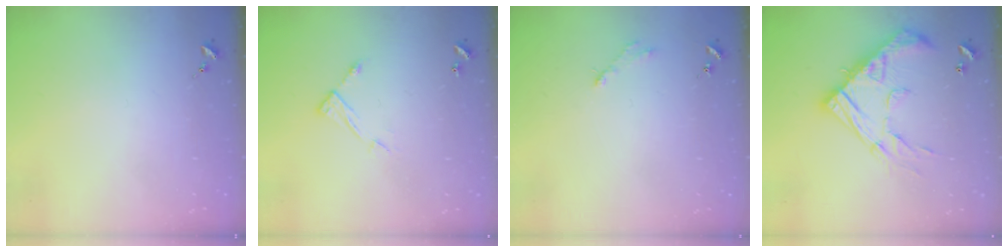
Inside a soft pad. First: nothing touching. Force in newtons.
{"total": 6.3, "press": 6.3, "slide": 0.4}
{"total": 2.8, "press": 2.8, "slide": 0.4}
{"total": 20.3, "press": 20.3, "slide": 1.7}